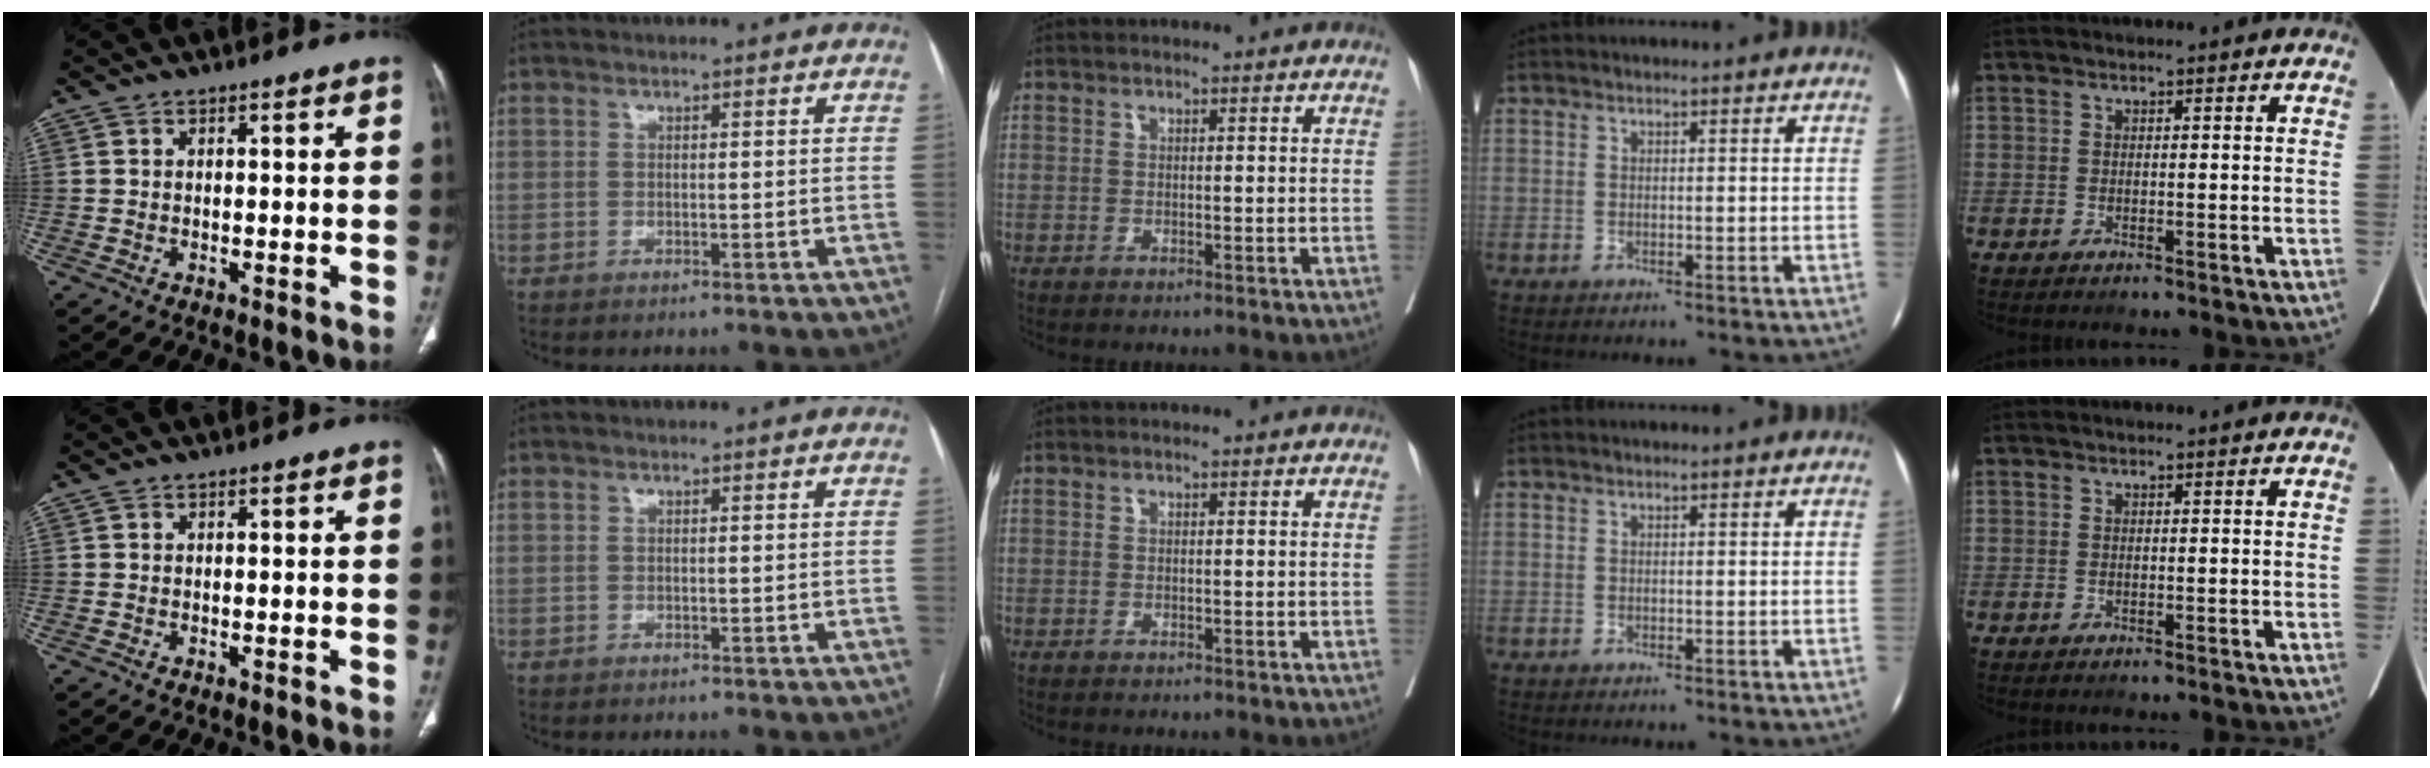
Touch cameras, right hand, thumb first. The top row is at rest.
{}